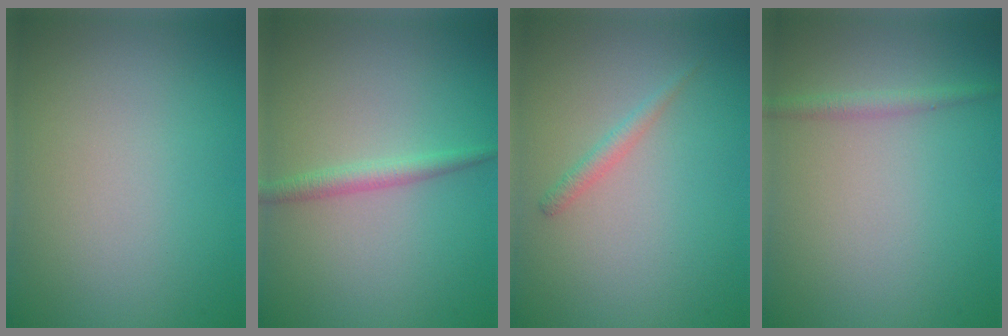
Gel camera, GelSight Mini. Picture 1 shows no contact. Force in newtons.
{"total": 1.7, "press": 1.7, "slide": 0.0}
{"total": 1.2, "press": 1.2, "slide": 0.1}
{"total": 1.3, "press": 1.3, "slide": 0.0}